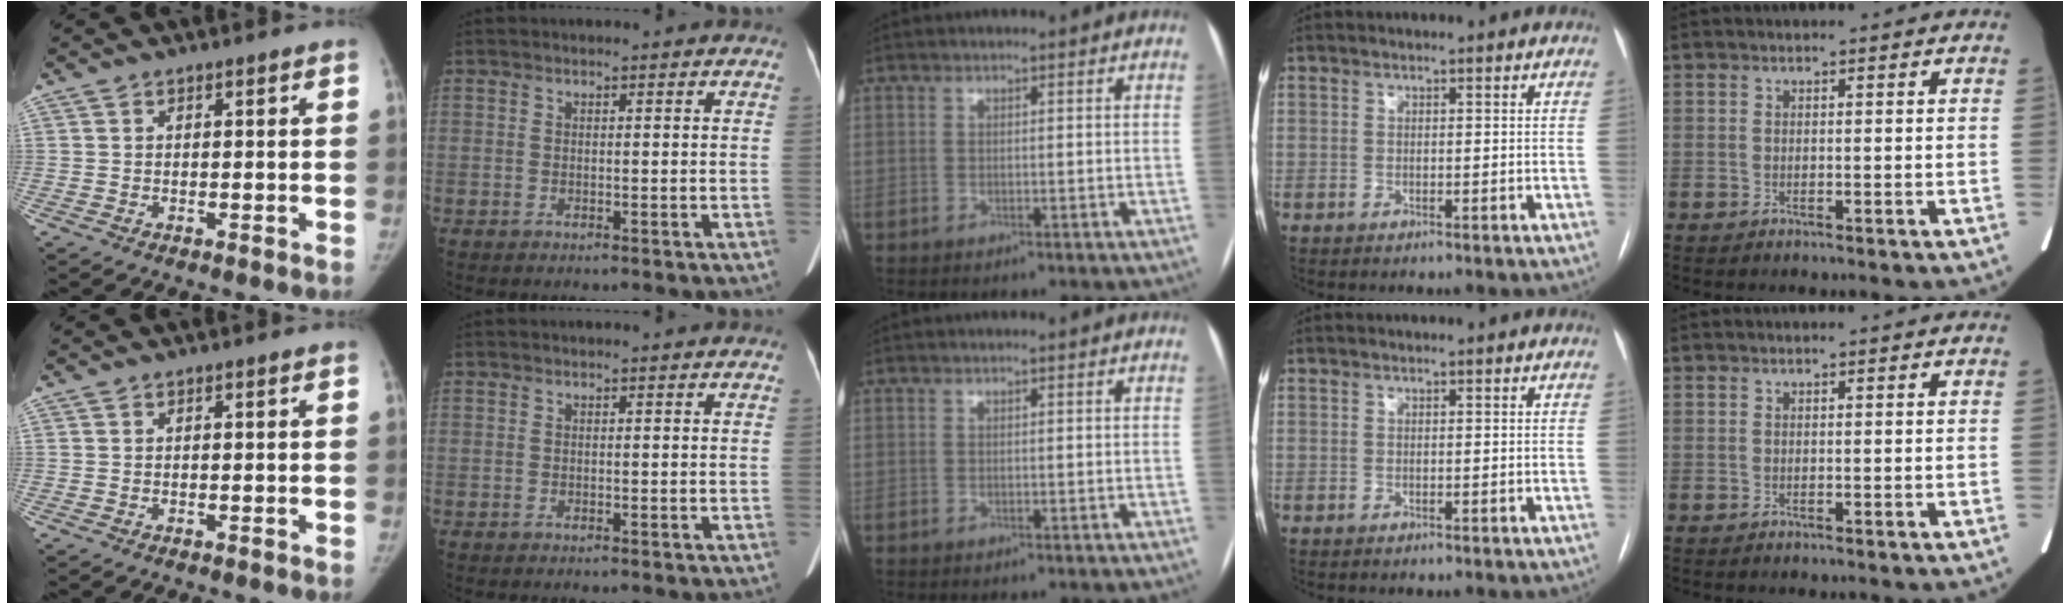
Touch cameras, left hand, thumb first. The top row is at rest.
{}